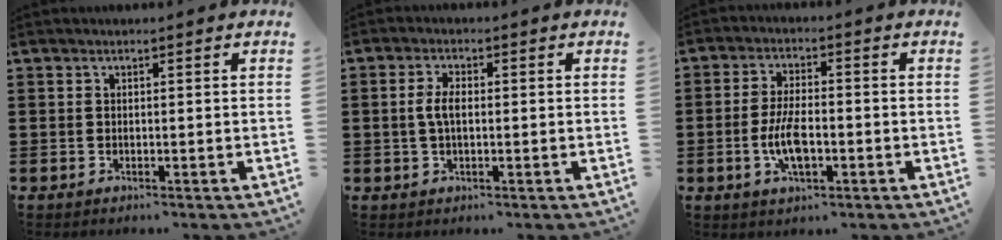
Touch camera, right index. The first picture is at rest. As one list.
[{"total": 3.5, "force": [0.0, 1.6, 3.2], "torque": [-0.076, 0.000, -0.007]}, {"total": 6.8, "force": [-1.7, 2.8, 6.0], "torque": [-0.136, -0.004, -0.038]}]